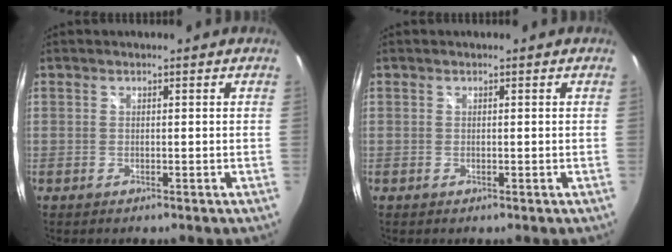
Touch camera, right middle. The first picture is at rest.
{"total": 0.0}